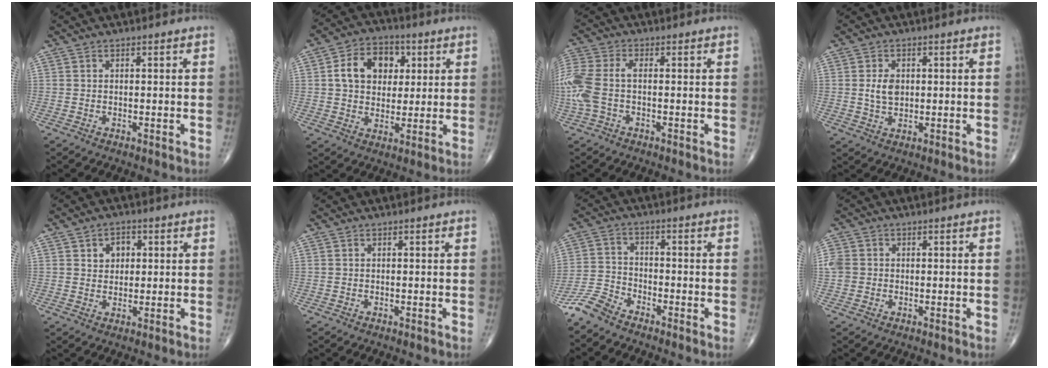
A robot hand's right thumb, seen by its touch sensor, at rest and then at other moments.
{"total": 11.7, "force": [2.8, 8.7, 7.3], "torque": [-0.088, 0.004, 0.042]}
{"total": 10.0, "force": [-0.7, 5.4, 8.3], "torque": [-0.232, 0.021, -0.014]}
{"total": 4.2, "force": [0.5, 2.8, 3.1], "torque": [-0.048, -0.004, 0.012]}
{"total": 4.4, "force": [1.3, 3.4, 2.4], "torque": [-0.015, -0.003, 0.019]}
{"total": 0.0}
{"total": 5.5, "force": [-4.9, 1.9, 1.8], "torque": [-0.038, 0.012, -0.110]}
{"total": 3.7, "force": [0.1, 3.3, 1.6], "torque": [-0.030, 0.010, 0.003]}